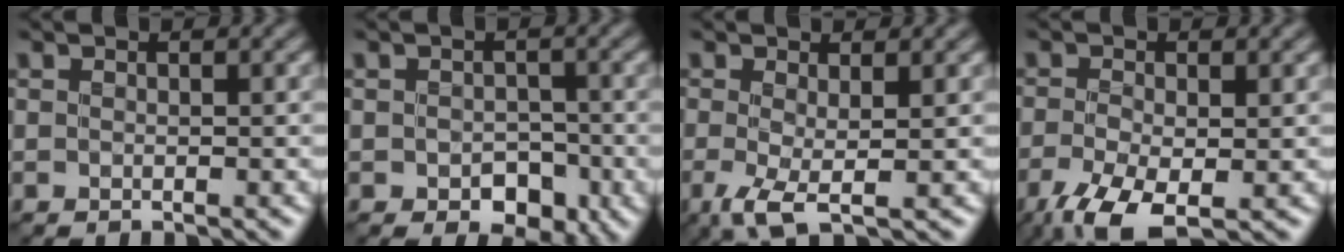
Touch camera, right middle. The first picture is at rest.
{"total": 3.5, "force": [-1.3, 2.3, 2.3], "torque": [-0.033, -0.011, -0.022]}
{"total": 3.0, "force": [-0.6, 0.7, 2.9], "torque": [-0.066, -0.009, -0.013]}
{"total": 5.6, "force": [-2.8, 2.3, 4.3], "torque": [-0.103, -0.015, -0.052]}